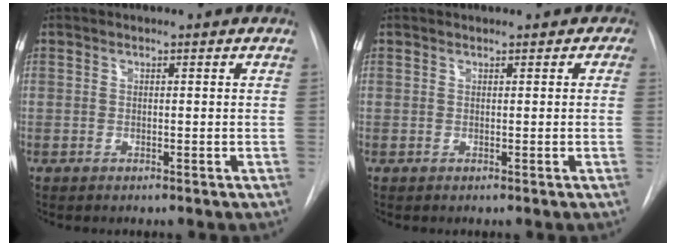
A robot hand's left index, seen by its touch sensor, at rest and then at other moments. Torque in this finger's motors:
{"motor_torque": [0.95, -1.19, -0.10, 0.00]}